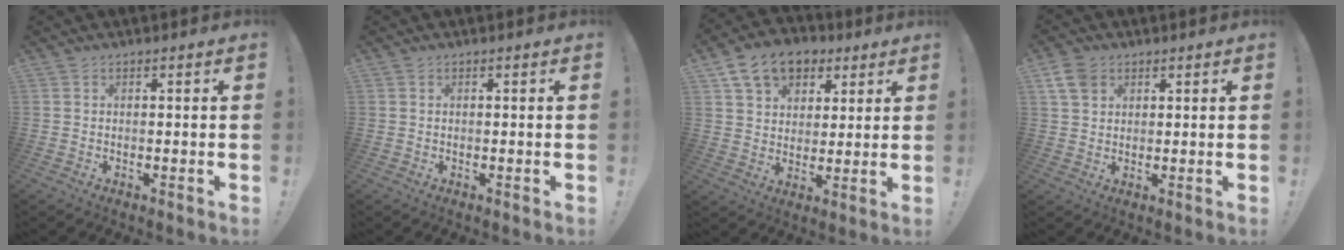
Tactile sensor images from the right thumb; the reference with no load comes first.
{"total": 0.0}
{"total": 13.1, "force": [6.9, 9.3, 5.9], "torque": [-0.094, -0.029, 0.135]}
{"total": 6.2, "force": [3.2, 4.3, 3.0], "torque": [-0.049, -0.006, 0.064]}